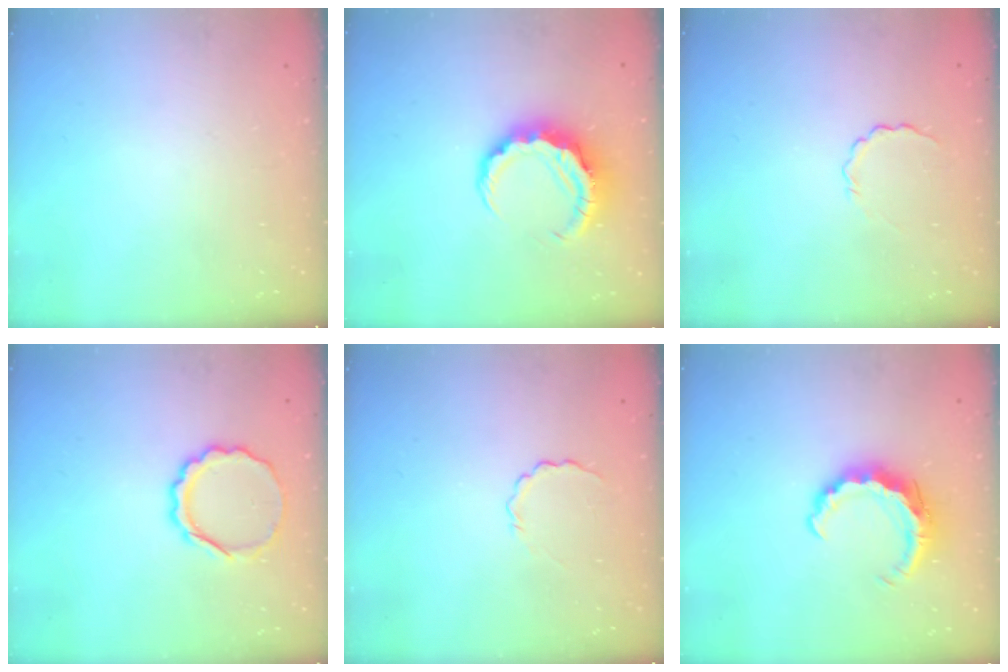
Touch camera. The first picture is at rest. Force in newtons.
{"total": 8.2, "press": 8.1, "slide": 1.3}
{"total": 3.0, "press": 2.8, "slide": 0.9}
{"total": 8.5, "press": 8.4, "slide": 1.5}
{"total": 3.0, "press": 2.8, "slide": 0.9}
{"total": 8.1, "press": 8.0, "slide": 0.7}